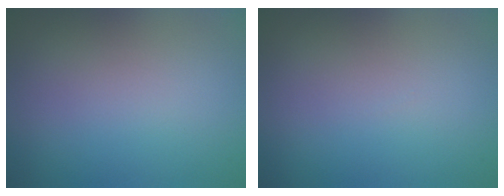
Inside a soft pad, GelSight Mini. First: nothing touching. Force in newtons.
{"total": 0.0}